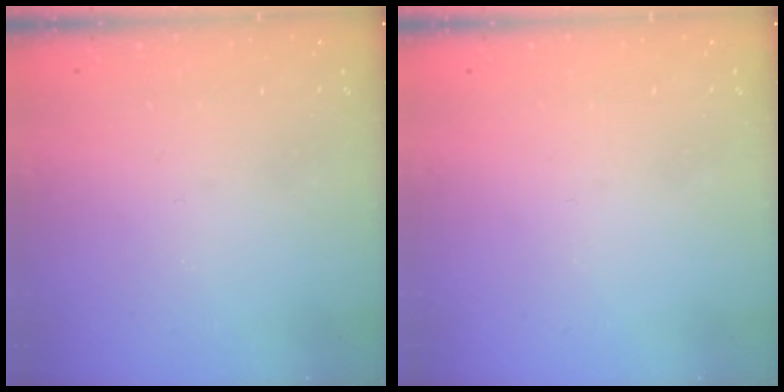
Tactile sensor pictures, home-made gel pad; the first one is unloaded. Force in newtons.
{"total": 0.0}